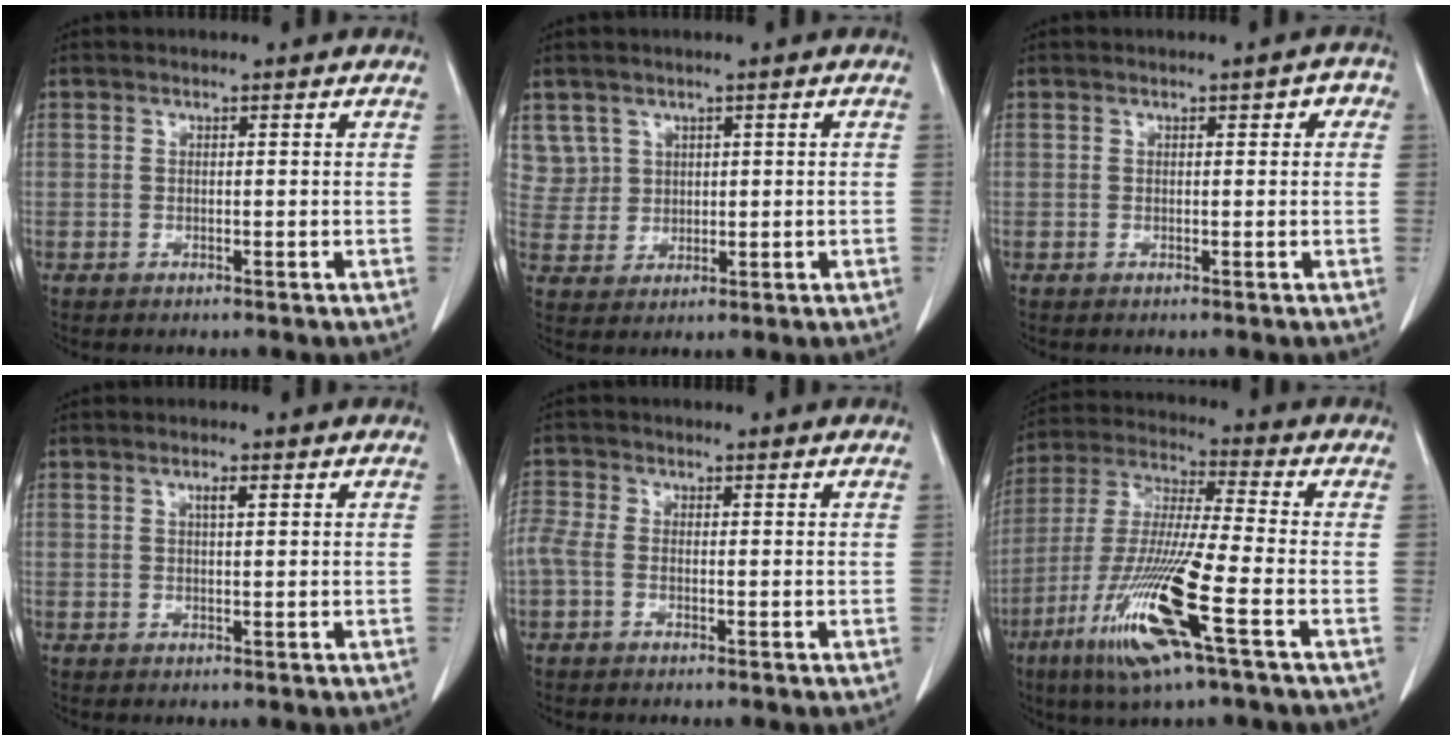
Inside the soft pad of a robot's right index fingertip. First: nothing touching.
{"total": 4.7, "force": [2.4, 4.0, -0.1], "torque": [0.007, 0.009, 0.054]}
{"total": 2.0, "force": [0.5, 1.1, 1.6], "torque": [-0.016, 0.019, 0.005]}
{"total": 1.4, "force": [0.6, 0.3, 1.2], "torque": [-0.021, 0.002, 0.009]}
{"total": 3.7, "force": [-0.8, 2.1, 2.9], "torque": [-0.090, 0.016, -0.019]}
{"total": 16.3, "force": [-7.1, 0.2, 14.7], "torque": [-0.312, -0.030, -0.138]}